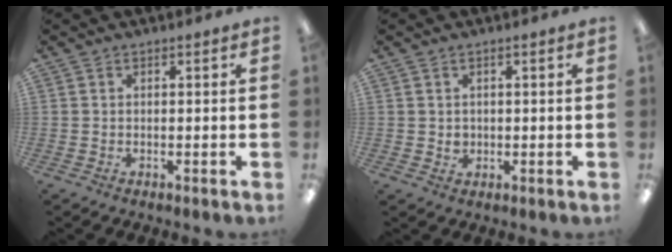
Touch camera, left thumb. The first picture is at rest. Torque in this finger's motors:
{"motor_torque": [-0.19, -0.18, 0.05, -0.25, 0.00]}